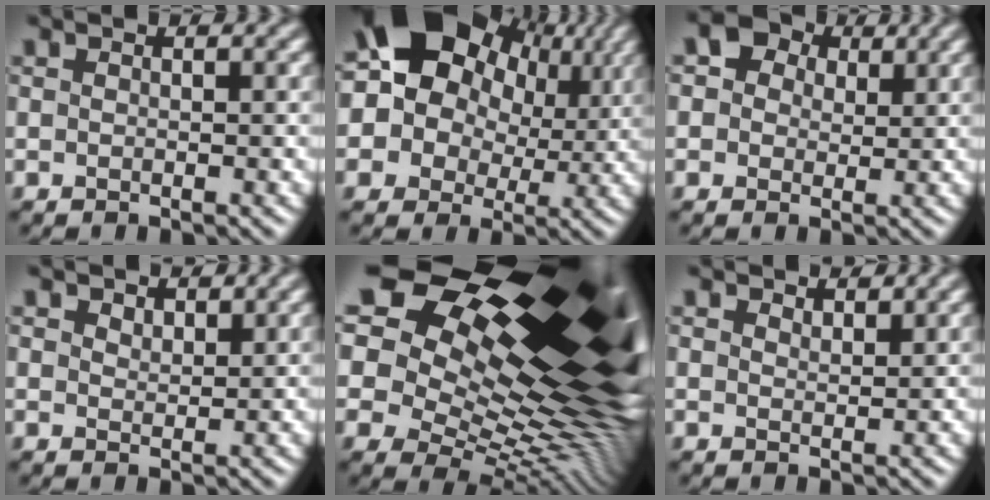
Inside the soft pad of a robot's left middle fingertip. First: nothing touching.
{"total": 18.3, "force": [7.2, 14.8, 8.0], "torque": [-0.183, 0.053, 0.082]}
{"total": 4.0, "force": [1.9, 3.3, 1.2], "torque": [-0.019, -0.001, 0.017]}
{"total": 1.7, "force": [1.5, 0.6, -0.1], "torque": [0.001, -0.004, 0.027]}
{"total": 21.4, "force": [10.2, 11.6, 14.8], "torque": [-0.266, 0.068, 0.168]}
{"total": 1.9, "force": [1.9, 0.1, 0.0], "torque": [0.003, -0.002, 0.028]}